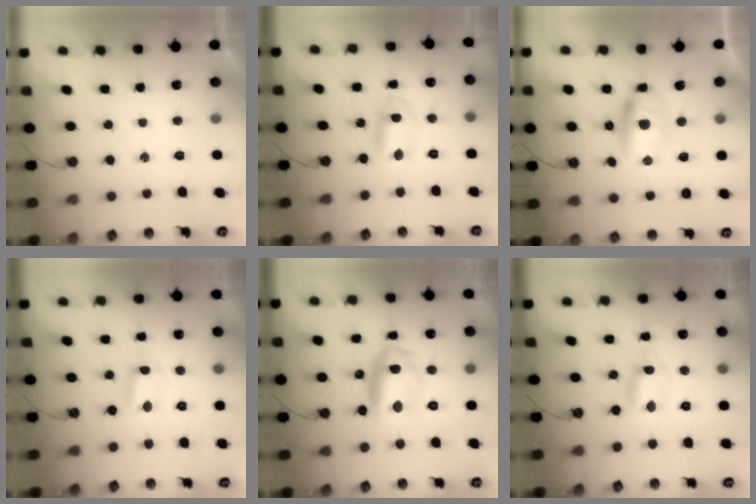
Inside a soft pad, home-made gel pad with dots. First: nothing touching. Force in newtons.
{"total": 2.7, "press": 2.5, "slide": 1.2}
{"total": 9.8, "press": 8.2, "slide": 5.3}
{"total": 0.6, "press": 0.3, "slide": 0.5}
{"total": 11.4, "press": 11.4, "slide": 1.3}
{"total": 1.1, "press": 1.1, "slide": 0.1}